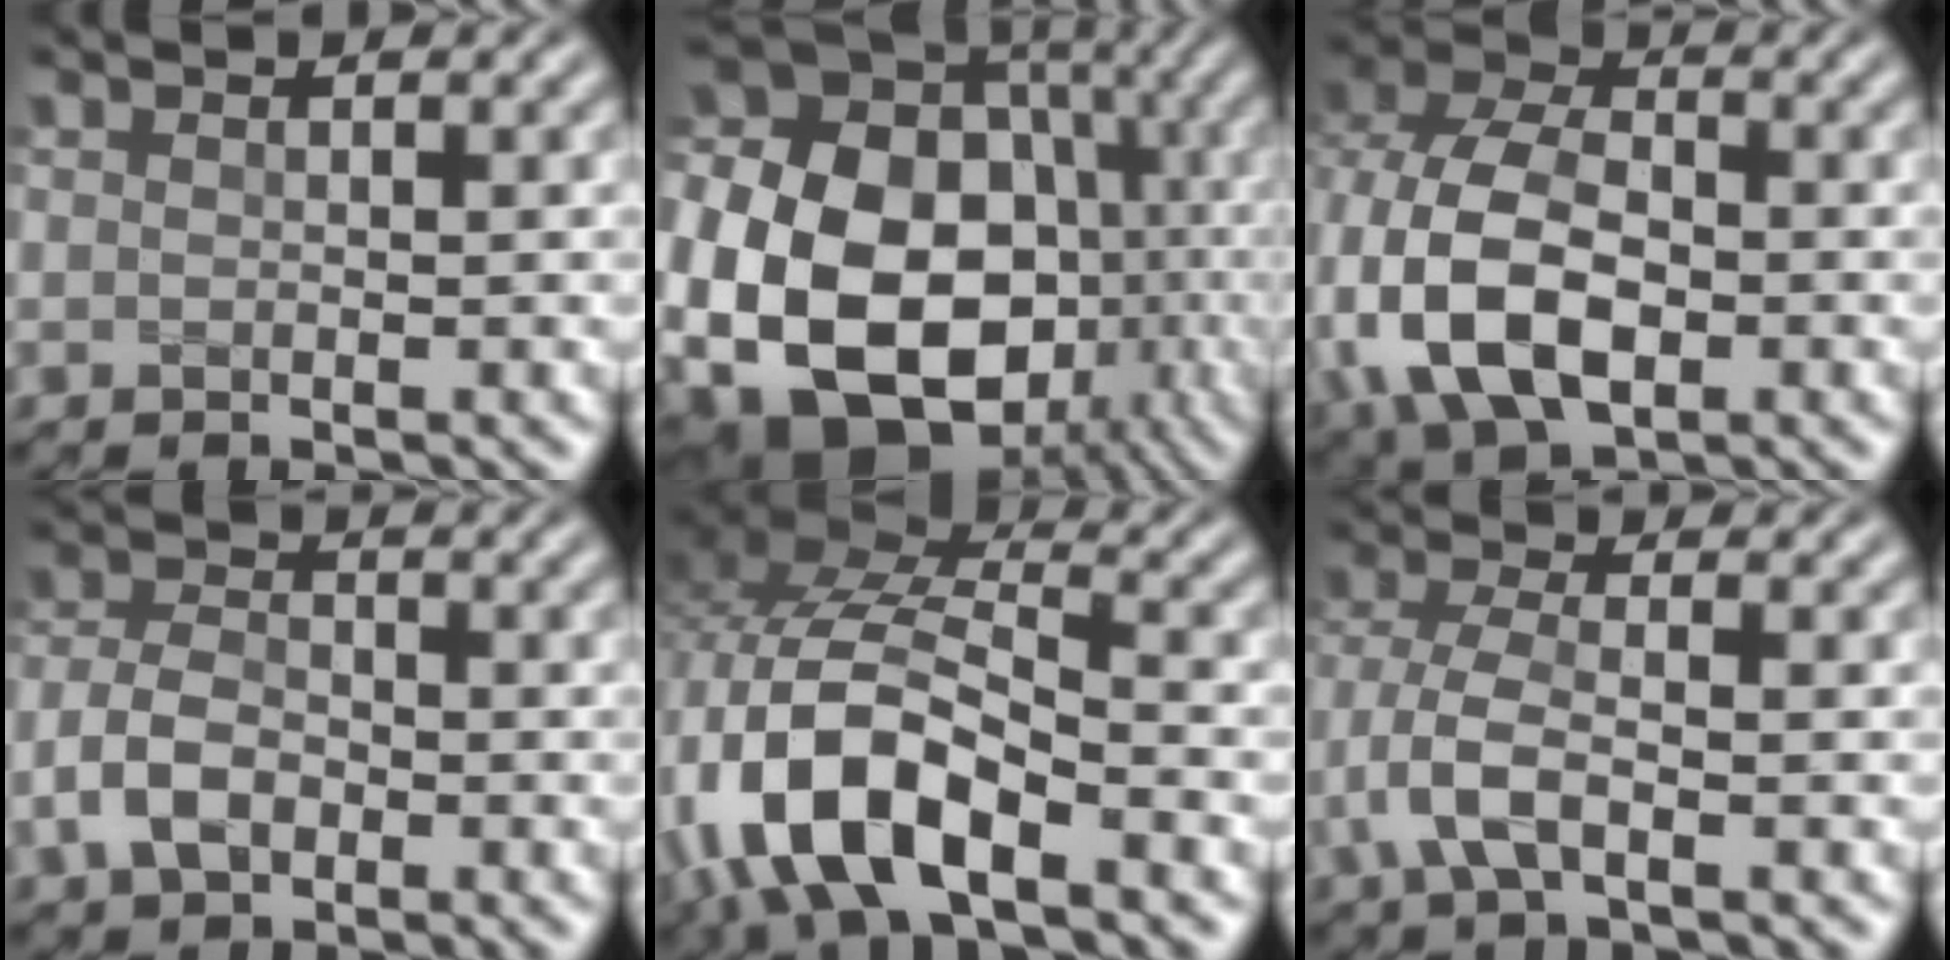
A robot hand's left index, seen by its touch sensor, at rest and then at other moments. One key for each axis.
{"total": 22.6, "fx": -3.9, "fy": 17.7, "fz": 13.4, "tx": -0.259, "ty": -0.020, "tz": -0.092}
{"total": 11.9, "fx": -2.3, "fy": 8.0, "fz": 8.6, "tx": -0.210, "ty": -0.016, "tz": -0.054}
{"total": 3.9, "fx": -1.6, "fy": 2.5, "fz": 2.5, "tx": -0.054, "ty": 0.004, "tz": -0.040}
{"total": 12.1, "fx": -5.5, "fy": 5.3, "fz": 9.4, "tx": -0.191, "ty": 0.001, "tz": -0.106}
{"total": 4.3, "fx": -1.6, "fy": 1.7, "fz": 3.6, "tx": -0.089, "ty": 0.002, "tz": -0.041}